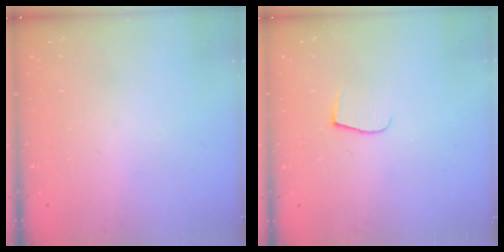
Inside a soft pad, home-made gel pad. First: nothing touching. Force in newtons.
{"total": 5.5, "press": 5.5, "slide": 0.6}